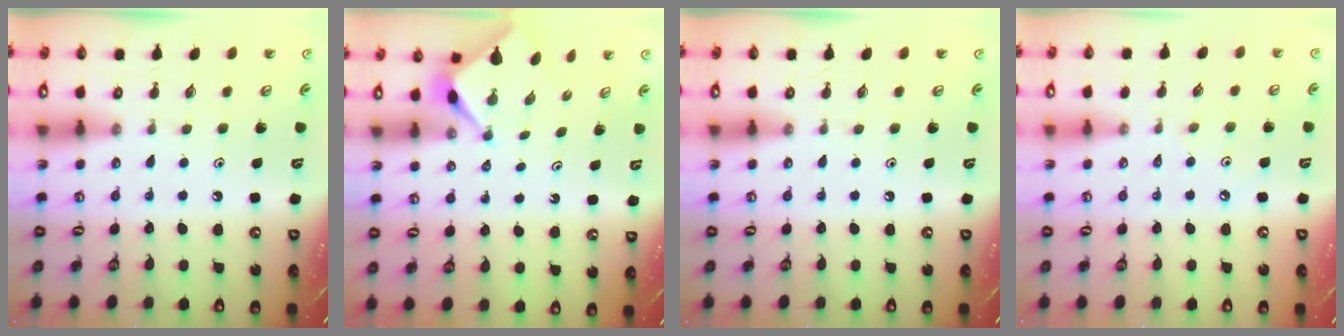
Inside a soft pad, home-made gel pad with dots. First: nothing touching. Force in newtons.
{"total": 3.0, "press": 3.0, "slide": 0.2}
{"total": 0.0}
{"total": 2.4, "press": 2.3, "slide": 0.5}